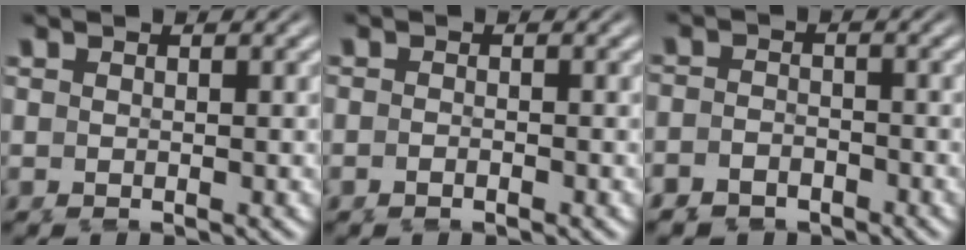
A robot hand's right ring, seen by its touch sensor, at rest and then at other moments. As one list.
[{"total": 0.9, "force": [-0.9, 0.2, 0.2], "torque": [-0.009, -0.003, -0.020]}, {"total": 4.4, "force": [-3.4, 2.7, 0.4], "torque": [-0.018, -0.023, -0.060]}]